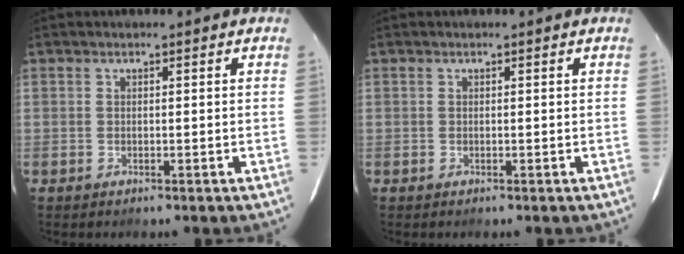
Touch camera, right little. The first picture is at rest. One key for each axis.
{"total": 0.0}